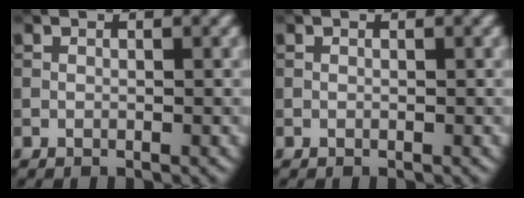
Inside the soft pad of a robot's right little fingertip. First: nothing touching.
{"total": 0.0}